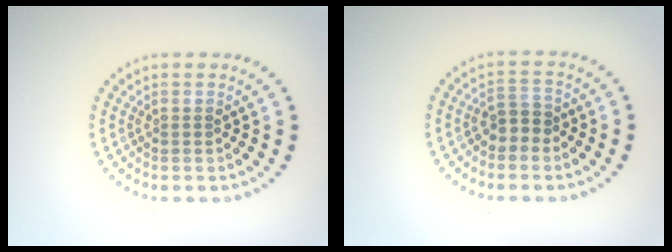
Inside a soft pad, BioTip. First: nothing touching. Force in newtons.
{"total": 2.0, "press": 1.8, "slide": 0.8}